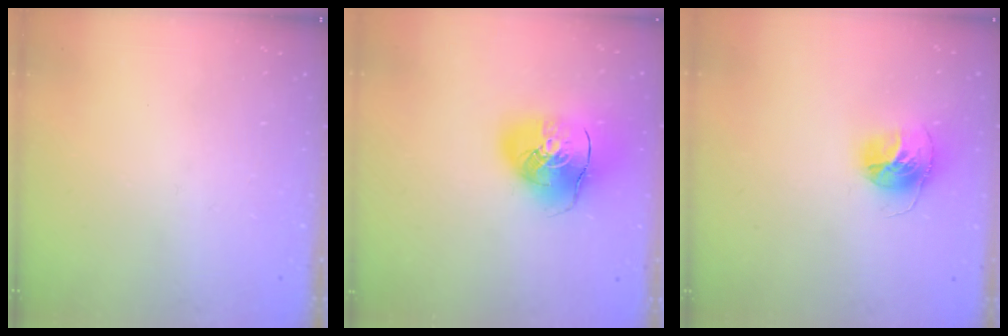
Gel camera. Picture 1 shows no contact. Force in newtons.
{"total": 14.8, "press": 14.5, "slide": 2.6}
{"total": 13.9, "press": 13.8, "slide": 1.4}